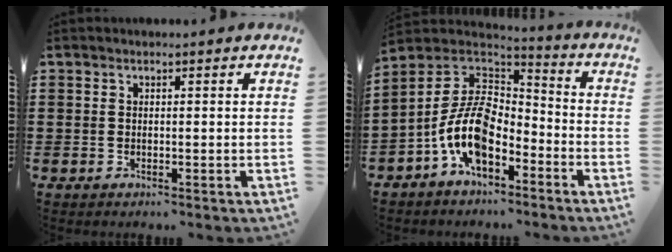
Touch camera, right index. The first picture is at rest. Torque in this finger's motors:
{"motor_torque": [2.14, 0.00, 1.05, 0.19]}